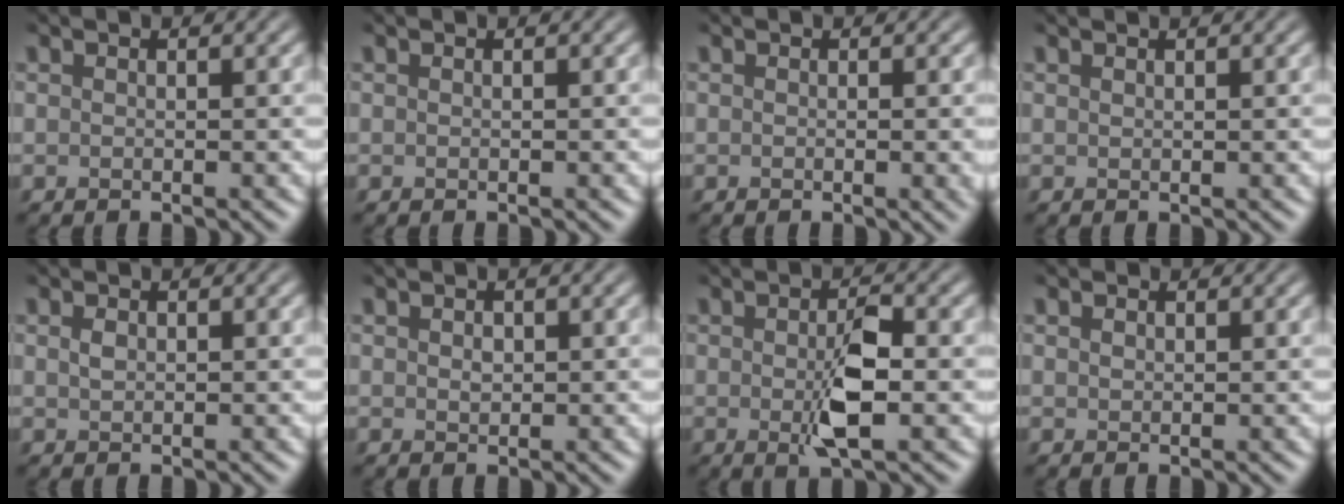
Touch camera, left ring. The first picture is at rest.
{"total": 0.0}
{"total": 2.6, "force": [0.0, 0.9, 2.5], "torque": [-0.019, 0.003, -0.004]}
{"total": 0.5, "force": [0.5, 0.0, 0.0], "torque": [-0.001, 0.001, 0.005]}
{"total": 0.7, "force": [0.1, 0.5, 0.4], "torque": [-0.015, 0.002, 0.003]}
{"total": 0.7, "force": [0.0, 0.6, 0.3], "torque": [-0.010, 0.000, 0.003]}
{"total": 4.0, "force": [-0.7, 1.4, 3.7], "torque": [-0.070, -0.001, -0.013]}
{"total": 0.6, "force": [0.4, 0.5, 0.0], "torque": [-0.003, 0.002, 0.006]}